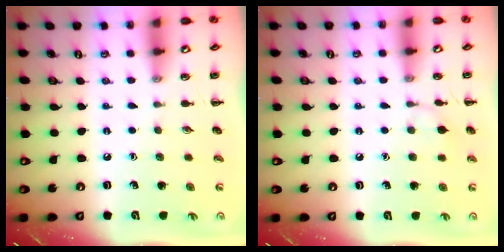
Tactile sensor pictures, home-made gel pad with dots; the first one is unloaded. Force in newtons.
{"total": 6.5, "press": 6.3, "slide": 1.7}